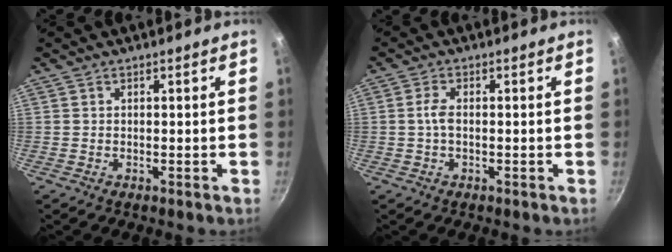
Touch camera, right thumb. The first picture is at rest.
{"total": 2.6, "force": [-0.2, 1.3, 2.2], "torque": [-0.051, 0.006, -0.008]}